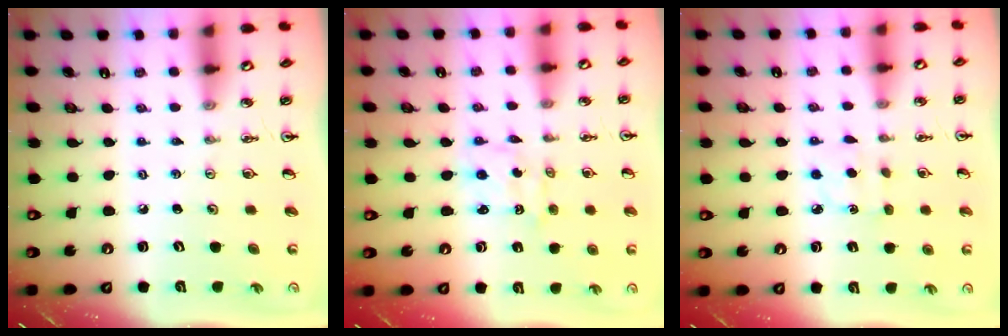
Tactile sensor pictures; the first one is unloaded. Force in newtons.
{"total": 1.1, "press": 1.1, "slide": 0.1}
{"total": 4.6, "press": 4.5, "slide": 0.5}